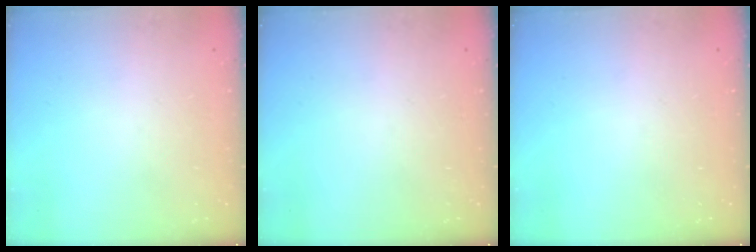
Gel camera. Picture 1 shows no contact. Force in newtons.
{"total": 0.0}
{"total": 0.0}